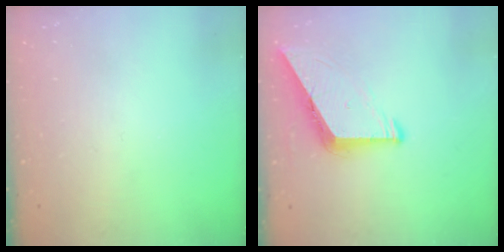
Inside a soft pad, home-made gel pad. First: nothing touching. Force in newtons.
{"total": 8.6, "press": 8.5, "slide": 0.9}